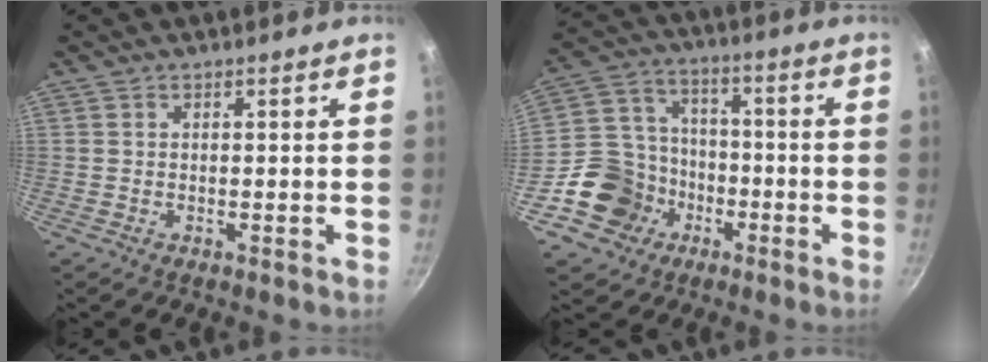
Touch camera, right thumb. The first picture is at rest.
{"total": 13.8, "force": [-5.9, 11.5, 4.8], "torque": [-0.063, 0.046, -0.107]}